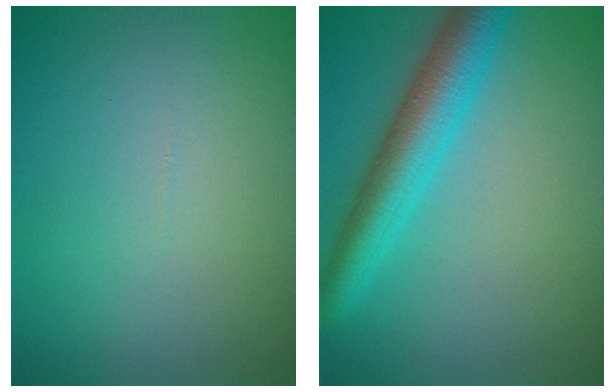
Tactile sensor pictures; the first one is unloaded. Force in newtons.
{"total": 5.3, "press": 5.3, "slide": 0.2}